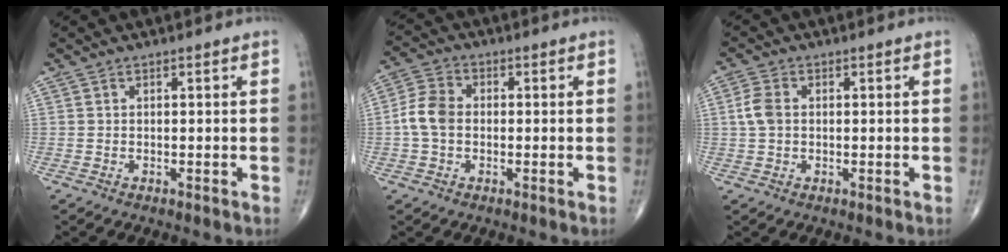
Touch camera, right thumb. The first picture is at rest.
{"total": 6.2, "force": [-0.5, 4.5, 4.2], "torque": [-0.084, 0.019, -0.020]}
{"total": 3.8, "force": [0.3, 2.6, 2.8], "torque": [-0.066, 0.007, 0.001]}